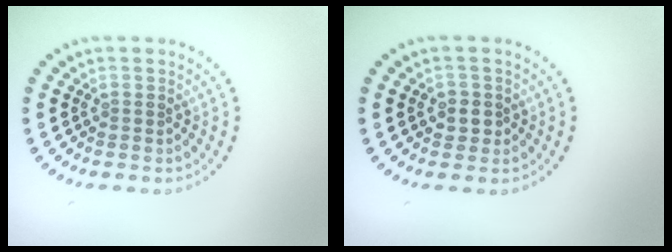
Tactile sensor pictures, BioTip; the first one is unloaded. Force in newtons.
{"total": 1.5, "press": 1.4, "slide": 0.6}